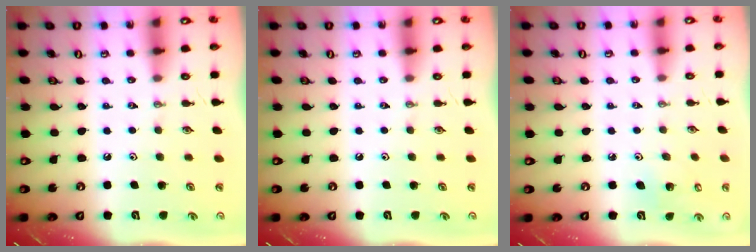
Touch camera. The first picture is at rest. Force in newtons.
{"total": 0.0}
{"total": 4.5, "press": 4.4, "slide": 0.6}